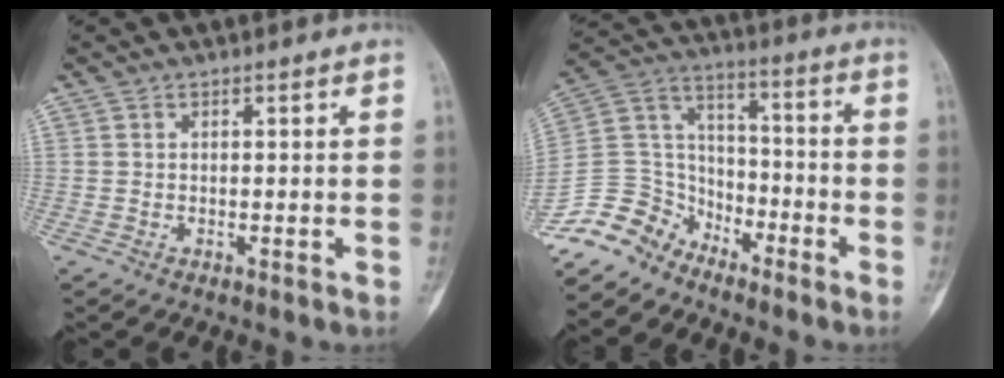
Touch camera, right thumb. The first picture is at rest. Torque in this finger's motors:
{"motor_torque": [0.79, 0.99, -0.46, -0.90, 0.00]}